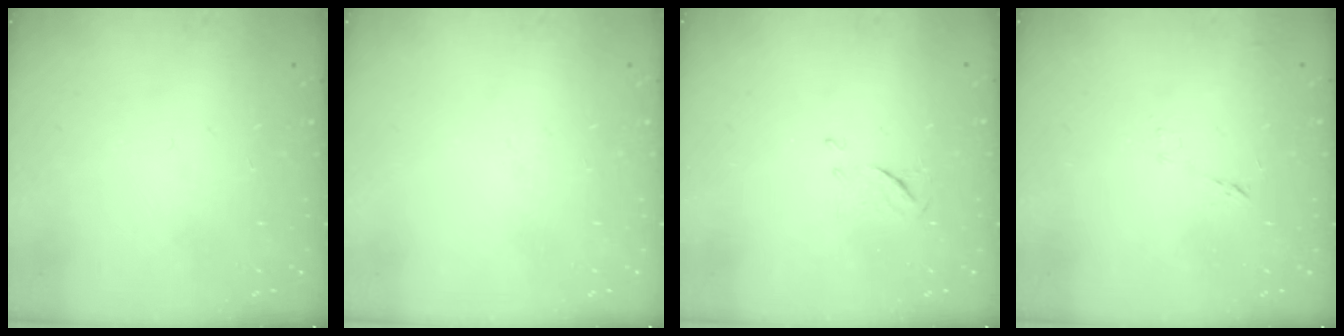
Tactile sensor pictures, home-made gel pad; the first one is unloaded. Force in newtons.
{"total": 0.0}
{"total": 6.4, "press": 6.4, "slide": 0.4}
{"total": 6.0, "press": 6.0, "slide": 0.5}